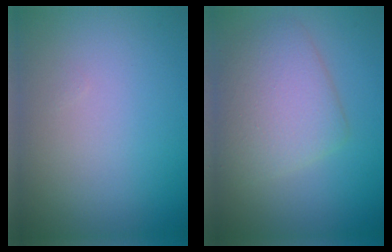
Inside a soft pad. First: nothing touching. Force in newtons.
{"total": 5.1, "press": 5.1, "slide": 0.1}